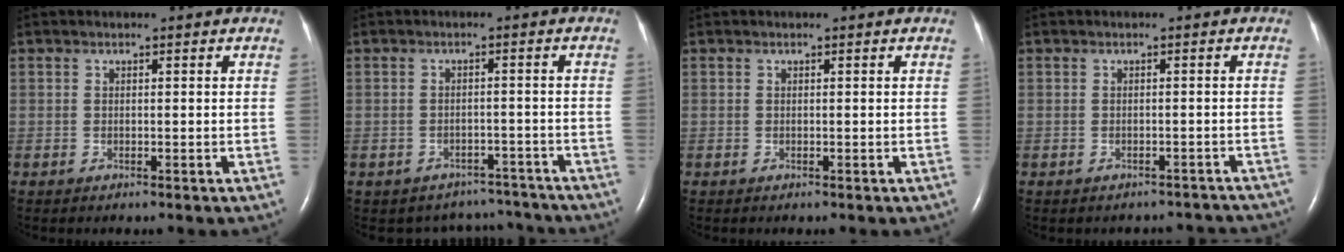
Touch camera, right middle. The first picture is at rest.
{"total": 7.7, "force": [-6.9, 3.5, -0.3], "torque": [0.011, 0.029, -0.076]}
{"total": 0.0}
{"total": 5.6, "force": [-5.1, 2.3, 0.5], "torque": [-0.002, 0.011, -0.044]}